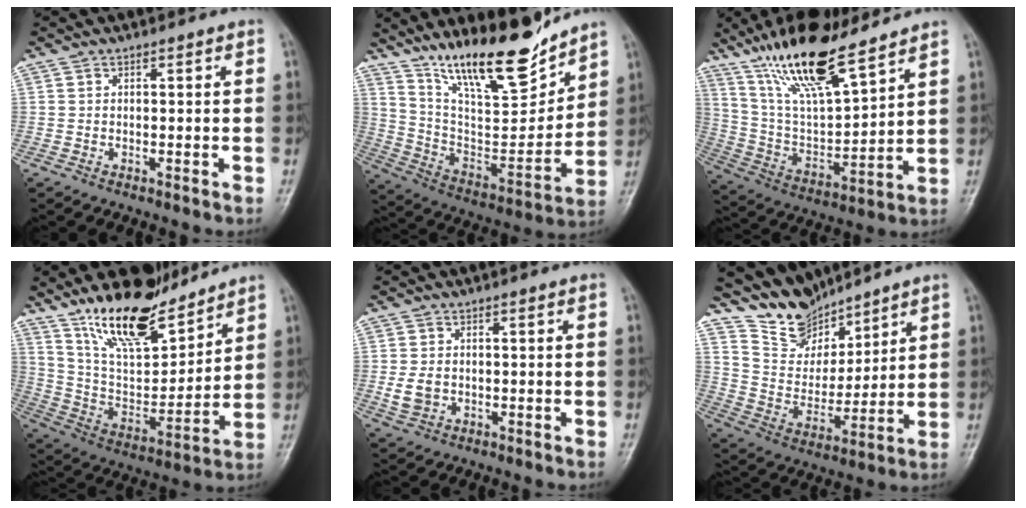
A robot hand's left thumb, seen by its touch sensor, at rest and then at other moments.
{"total": 19.5, "force": [15.2, 5.0, 11.1], "torque": [-0.141, -0.094, 0.272]}
{"total": 18.7, "force": [13.4, 4.9, 12.0], "torque": [-0.196, -0.058, 0.257]}
{"total": 17.8, "force": [13.8, 6.2, 9.5], "torque": [-0.121, -0.083, 0.255]}
{"total": 3.8, "force": [-0.3, 3.0, 2.2], "torque": [-0.038, -0.003, 0.000]}
{"total": 11.5, "force": [10.0, 5.2, 1.9], "torque": [-0.008, -0.071, 0.201]}